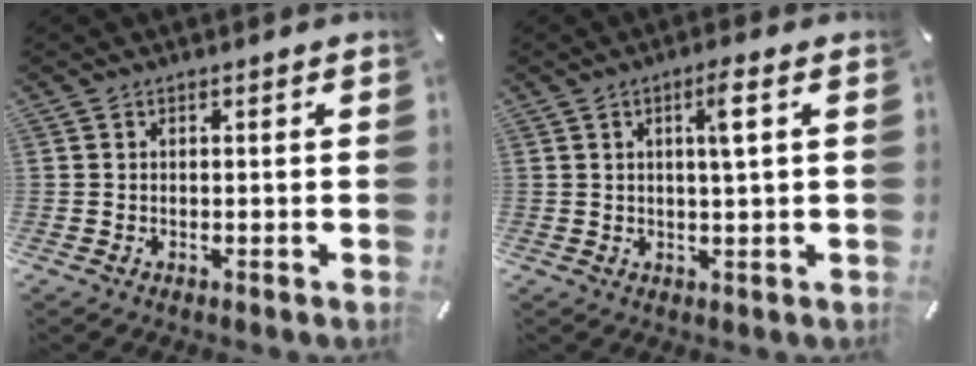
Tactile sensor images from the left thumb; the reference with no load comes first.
{"total": 5.0, "force": [1.5, 0.5, 4.8], "torque": [-0.087, -0.003, 0.019]}